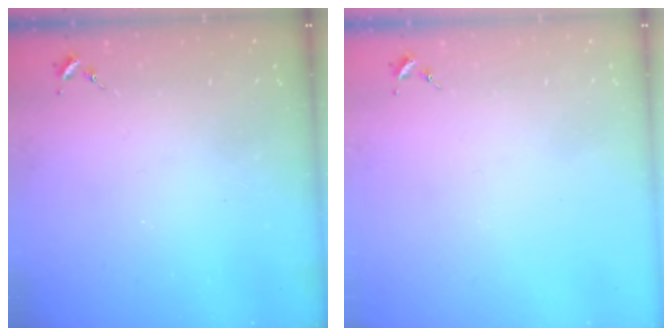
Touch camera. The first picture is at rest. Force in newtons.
{"total": 0.0}